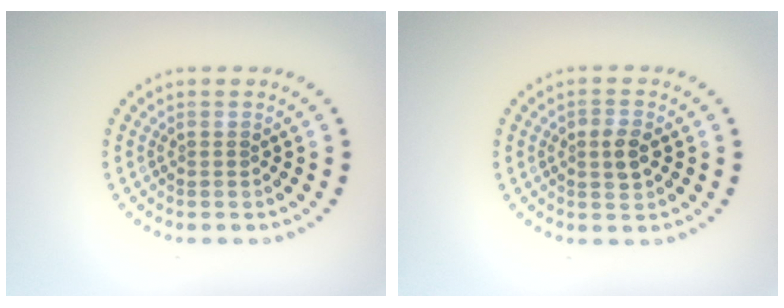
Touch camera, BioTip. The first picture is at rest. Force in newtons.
{"total": 2.0, "press": 2.0, "slide": 0.1}